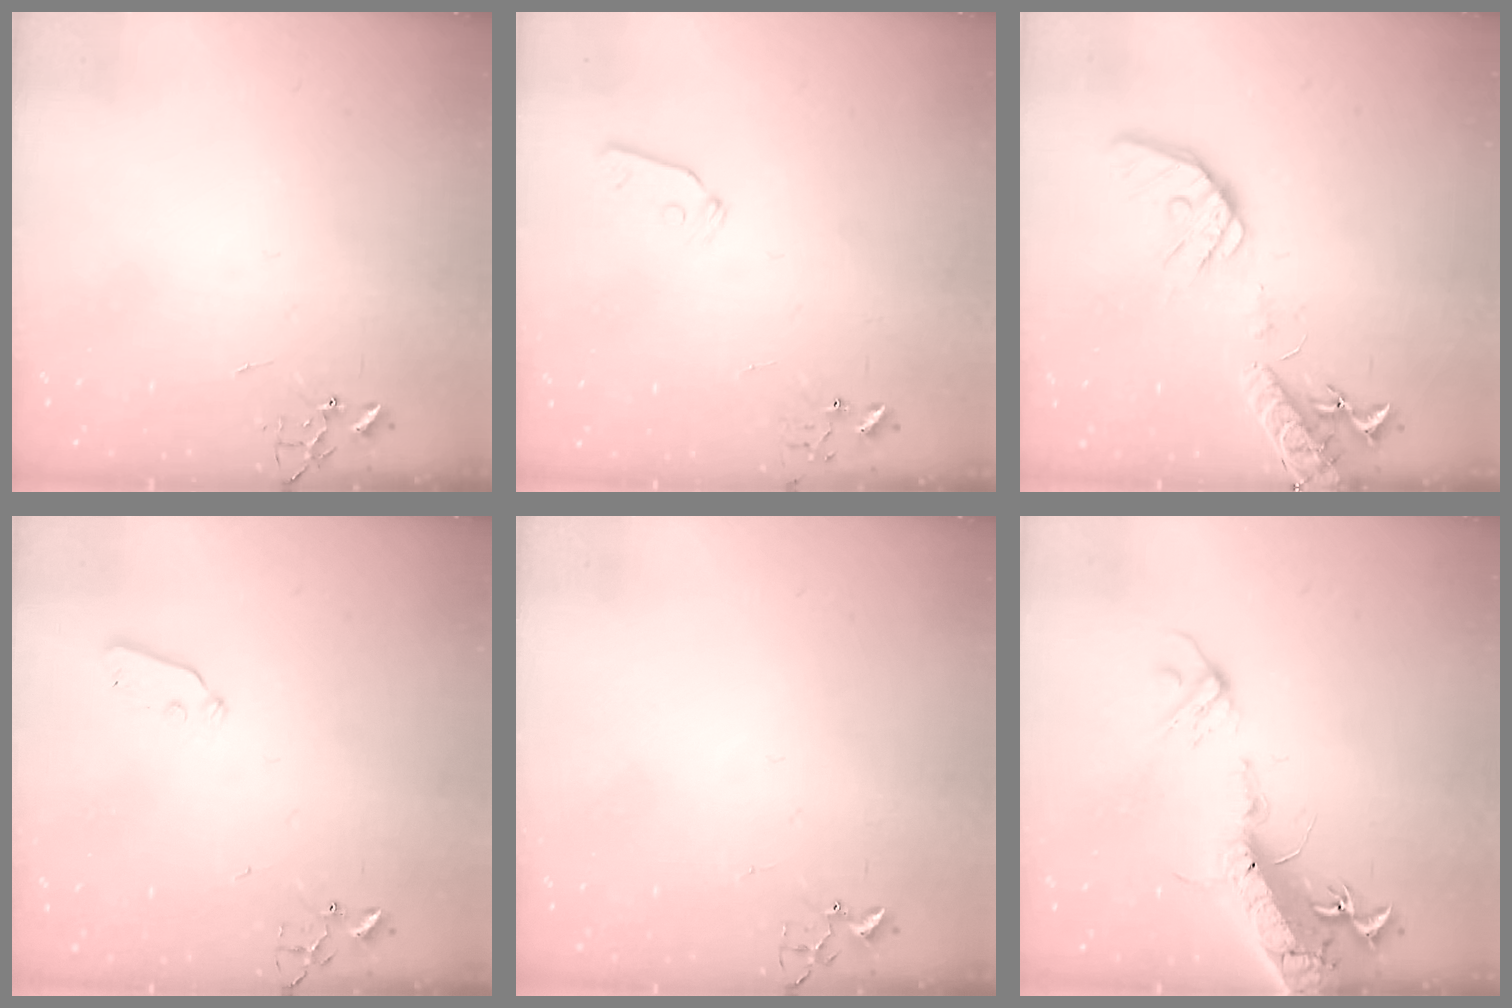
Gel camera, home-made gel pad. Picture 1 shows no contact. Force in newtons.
{"total": 6.0, "press": 5.9, "slide": 0.9}
{"total": 16.0, "press": 15.8, "slide": 2.5}
{"total": 3.2, "press": 3.2, "slide": 0.5}
{"total": 3.0, "press": 2.9, "slide": 0.4}
{"total": 20.7, "press": 20.1, "slide": 4.8}